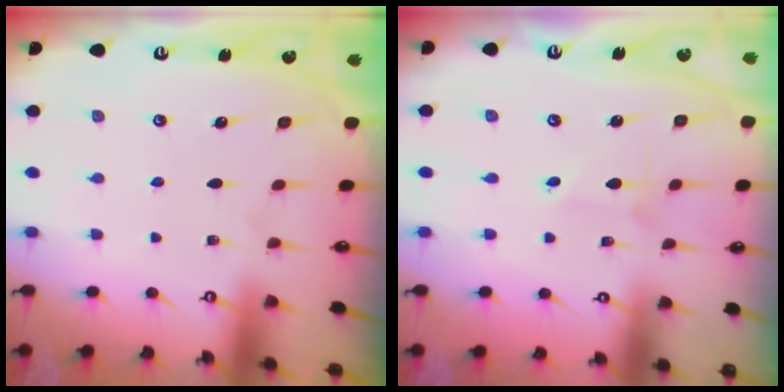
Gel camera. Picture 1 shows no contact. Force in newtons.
{"total": 1.4, "press": 1.4, "slide": 0.1}